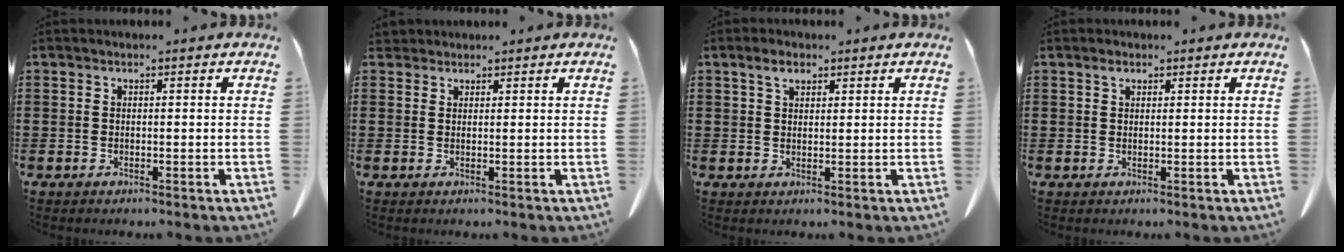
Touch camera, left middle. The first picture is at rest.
{"total": 1.6, "force": [1.4, 0.6, 0.2], "torque": [-0.009, 0.003, 0.029]}
{"total": 3.1, "force": [1.9, 1.4, 1.9], "torque": [-0.034, 0.003, 0.033]}
{"total": 1.4, "force": [0.8, 0.7, 0.9], "torque": [-0.020, 0.004, 0.015]}